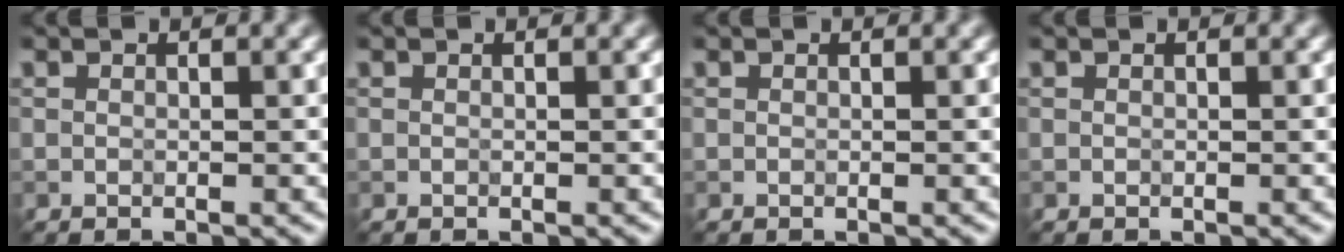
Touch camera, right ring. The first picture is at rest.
{"total": 0.0}
{"total": 0.0}
{"total": 0.0}